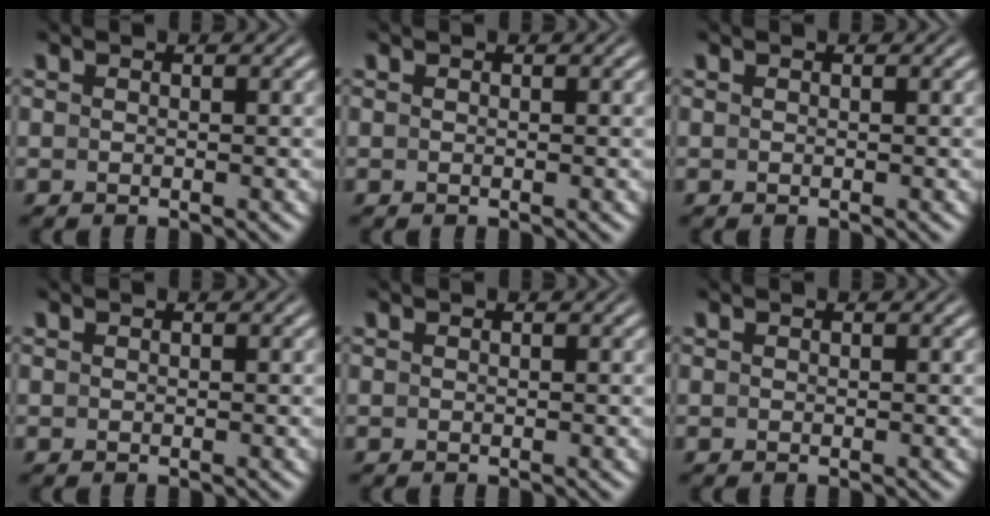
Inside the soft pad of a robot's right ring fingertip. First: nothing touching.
{"total": 0.0}
{"total": 0.0}
{"total": 0.0}
{"total": 0.0}
{"total": 0.0}